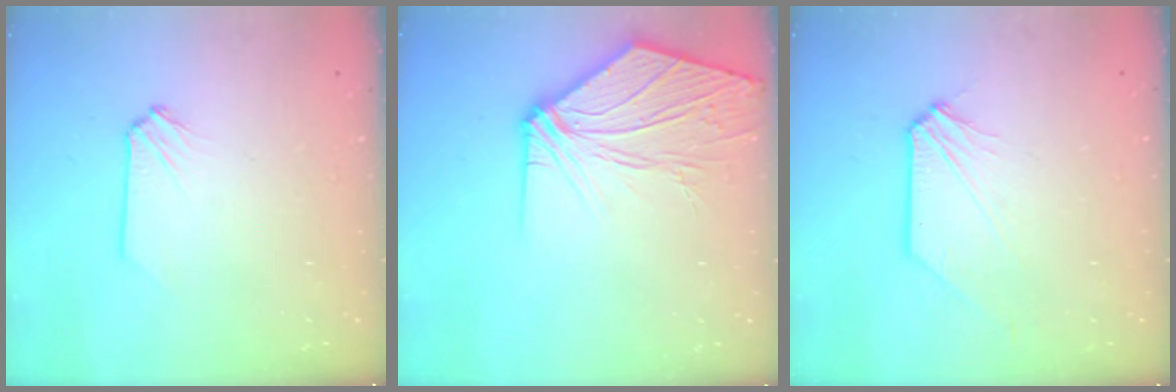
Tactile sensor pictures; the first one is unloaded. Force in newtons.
{"total": 11.4, "press": 11.2, "slide": 2.1}
{"total": 1.6, "press": 1.6, "slide": 0.2}